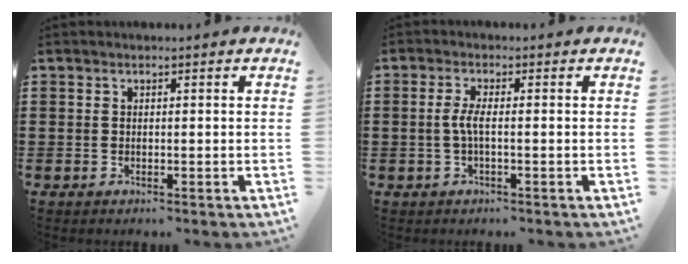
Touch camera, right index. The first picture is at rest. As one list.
[{"total": 3.0, "force": [-0.4, 0.6, 3.0], "torque": [-0.077, -0.007, -0.017]}]